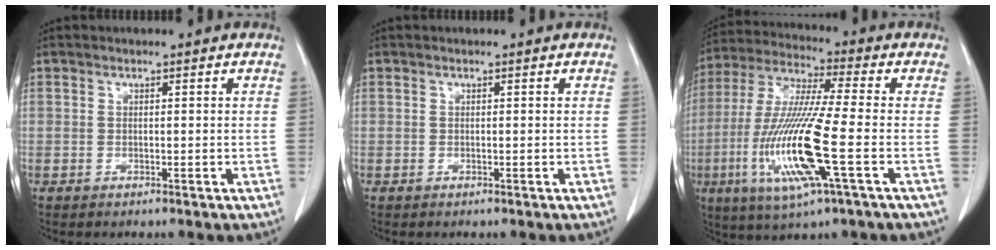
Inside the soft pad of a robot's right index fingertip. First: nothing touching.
{"total": 0.0}
{"total": 16.5, "force": [-4.2, 0.6, 16.0], "torque": [-0.336, -0.017, -0.083]}